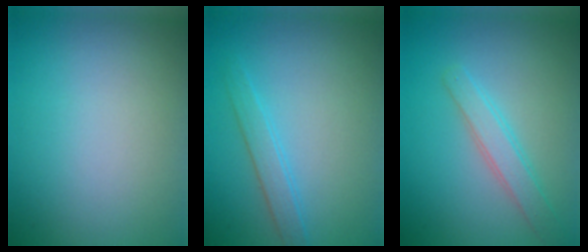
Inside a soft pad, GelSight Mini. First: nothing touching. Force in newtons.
{"total": 1.8, "press": 1.8, "slide": 0.1}
{"total": 2.5, "press": 2.5, "slide": 0.1}